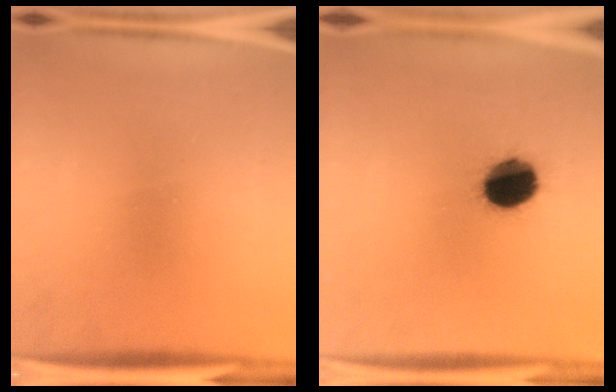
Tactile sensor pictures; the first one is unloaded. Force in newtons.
{"total": 11.6}